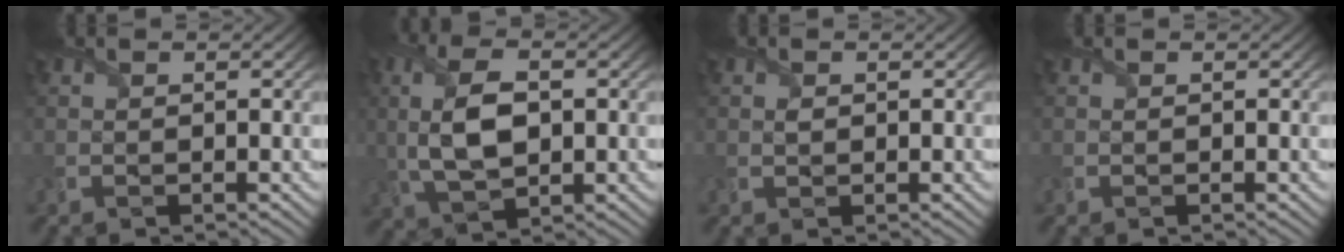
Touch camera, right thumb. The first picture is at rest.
{"total": 8.3, "force": [0.4, 4.4, 7.1], "torque": [-0.162, 0.004, 0.005]}
{"total": 0.5, "force": [0.2, 0.4, 0.4], "torque": [-0.009, 0.000, 0.003]}
{"total": 0.0}